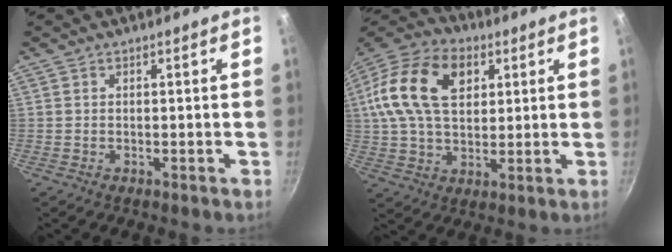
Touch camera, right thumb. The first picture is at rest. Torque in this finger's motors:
{"motor_torque": [-0.92, 1.82, 0.76, -0.45, 0.43]}